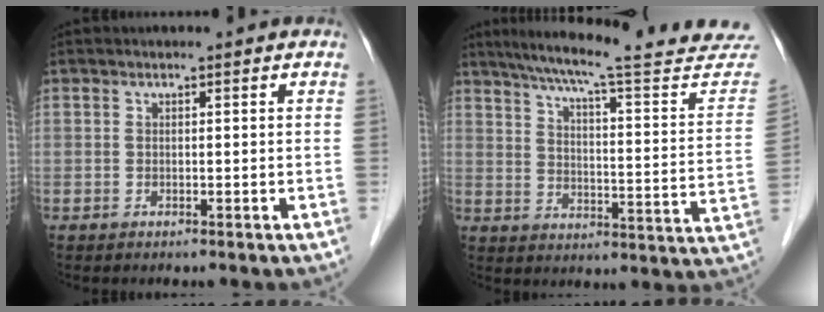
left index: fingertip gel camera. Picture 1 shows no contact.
{"total": 27.5, "force": [24.7, 1.3, 12.1], "torque": [-0.179, -0.069, 0.307]}